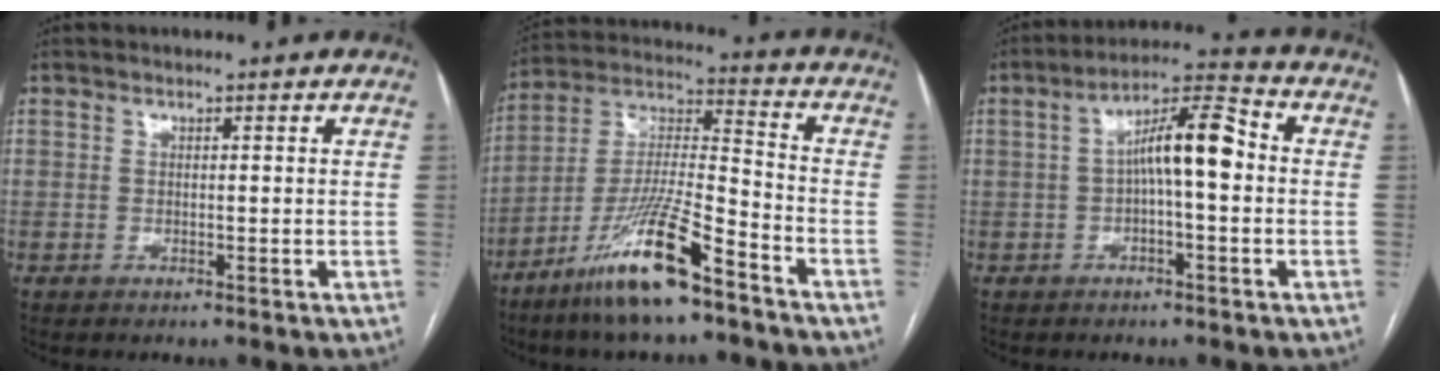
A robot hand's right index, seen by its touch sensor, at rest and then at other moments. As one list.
[{"total": 14.9, "force": [-9.6, 1.4, 11.3], "torque": [-0.228, -0.018, -0.181]}, {"total": 9.2, "force": [0.1, 1.9, 8.9], "torque": [-0.154, 0.032, -0.002]}]